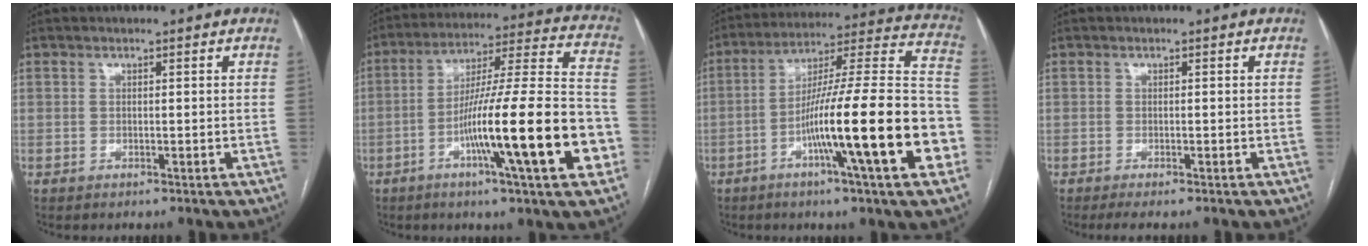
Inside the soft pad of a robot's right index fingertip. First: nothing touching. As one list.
[{"total": 22.2, "force": [-7.4, 0.6, 20.9], "torque": [-0.296, -0.003, -0.120]}, {"total": 24.0, "force": [-7.7, 0.6, 22.8], "torque": [-0.292, 0.001, -0.127]}, {"total": 2.8, "force": [-2.3, 0.2, 1.5], "torque": [-0.019, -0.005, -0.033]}]